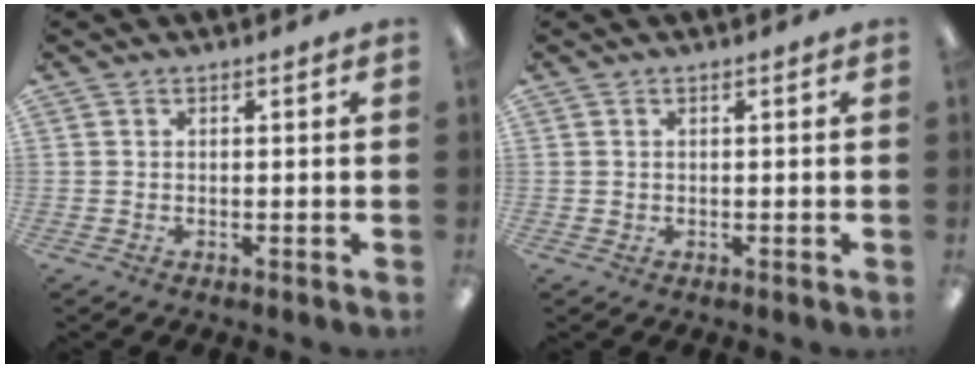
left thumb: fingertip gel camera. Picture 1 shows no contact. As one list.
[{"total": 0.7, "force": [0.3, 0.6, 0.1], "torque": [-0.003, 0.003, 0.005]}]